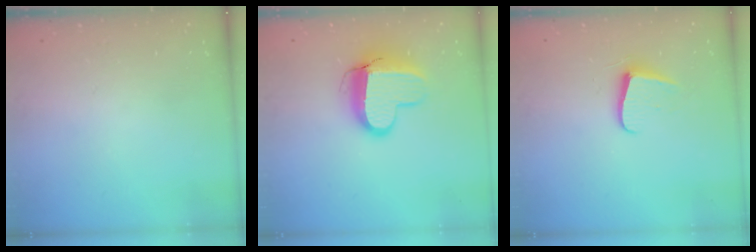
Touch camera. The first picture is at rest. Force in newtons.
{"total": 11.6, "press": 11.6, "slide": 0.6}
{"total": 7.2, "press": 7.2, "slide": 0.5}